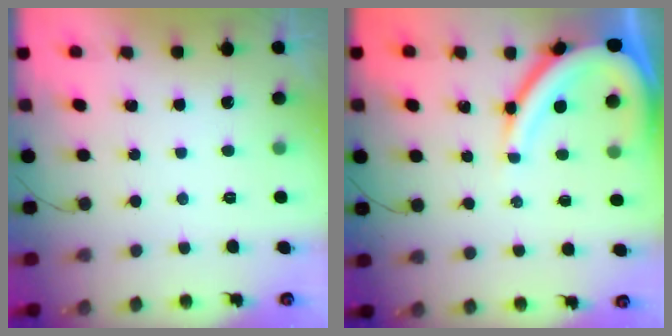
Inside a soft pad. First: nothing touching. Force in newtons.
{"total": 13.1, "press": 13.0, "slide": 1.3}